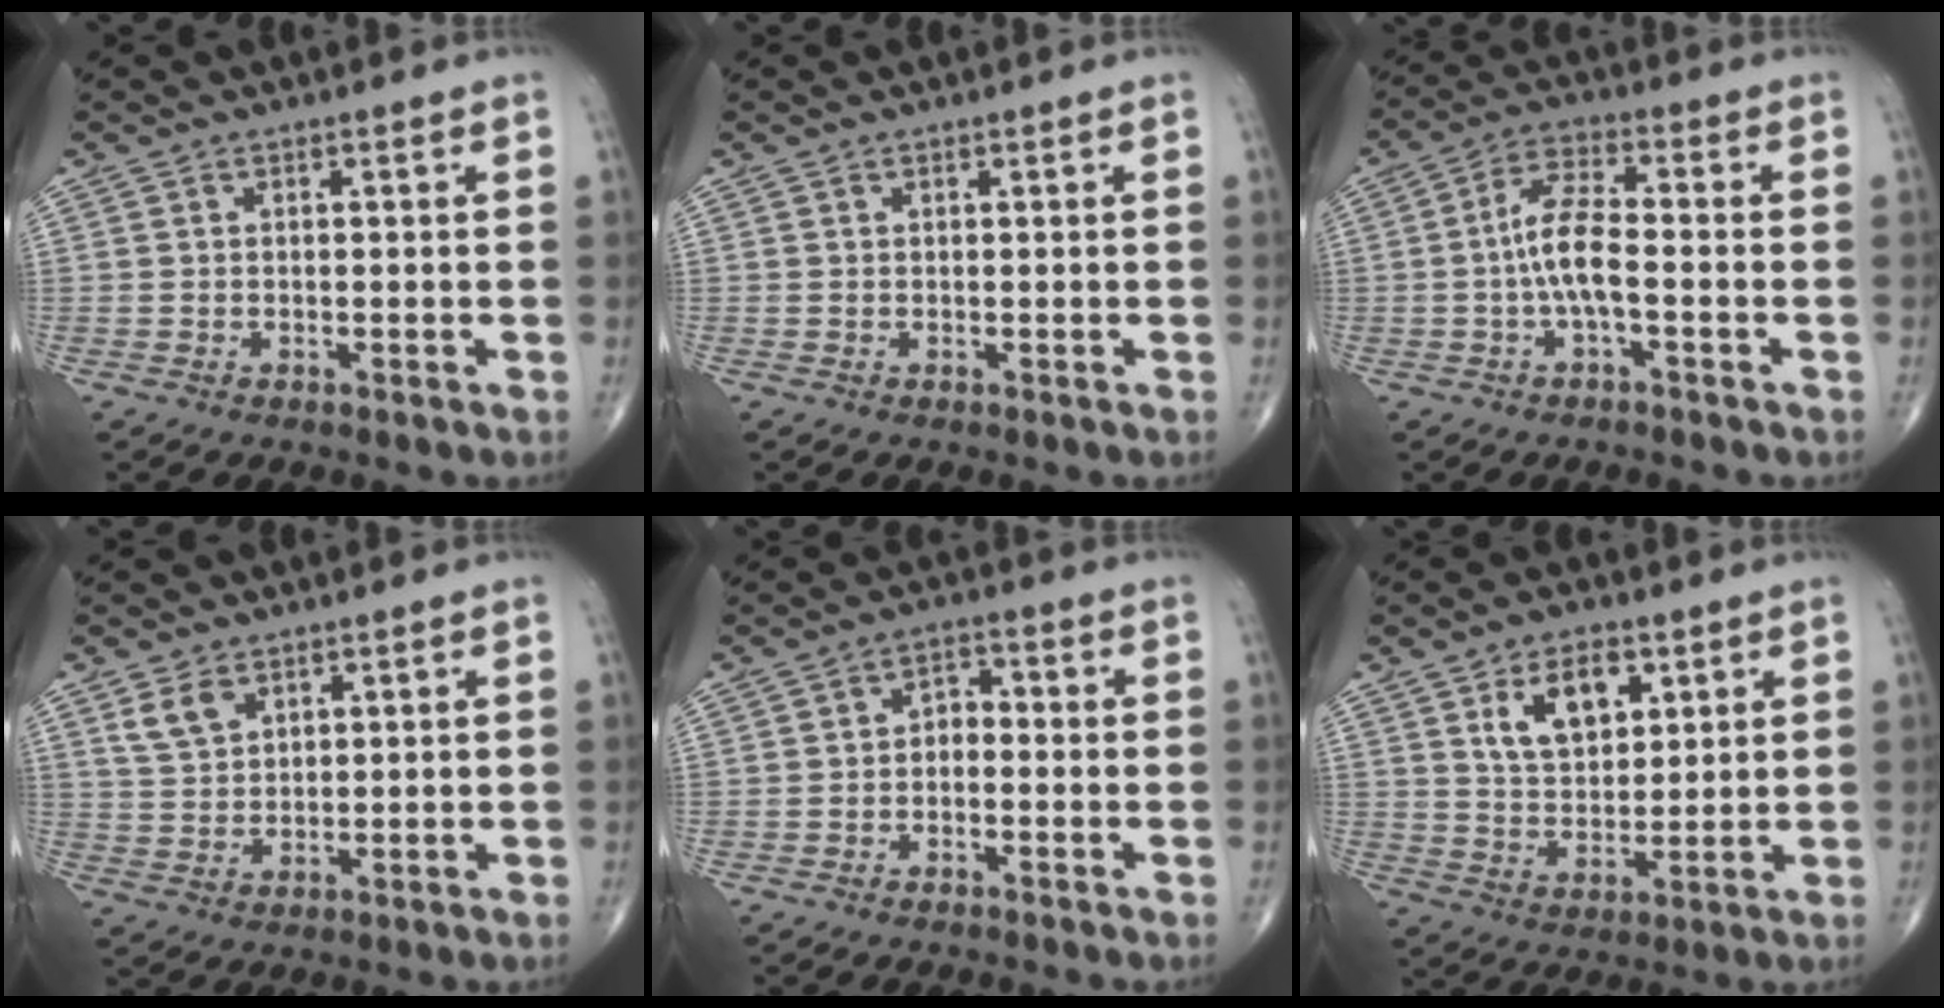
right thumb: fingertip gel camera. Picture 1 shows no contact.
{"total": 0.0}
{"total": 7.6, "force": [-1.4, 2.3, 7.1], "torque": [-0.148, 0.023, -0.034]}
{"total": 4.6, "force": [2.8, 2.8, 2.4], "torque": [-0.035, -0.012, 0.061]}
{"total": 3.3, "force": [-1.0, 2.3, 2.2], "torque": [-0.023, 0.024, -0.028]}
{"total": 9.8, "force": [4.4, 5.8, 6.6], "torque": [-0.086, -0.022, 0.082]}